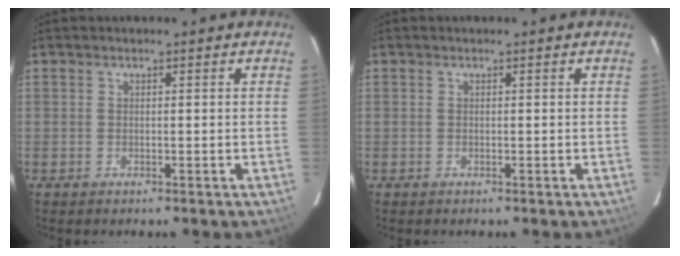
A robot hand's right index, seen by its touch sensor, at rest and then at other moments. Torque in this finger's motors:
{"motor_torque": [-0.01, 0.01, 0.01, 0.00]}